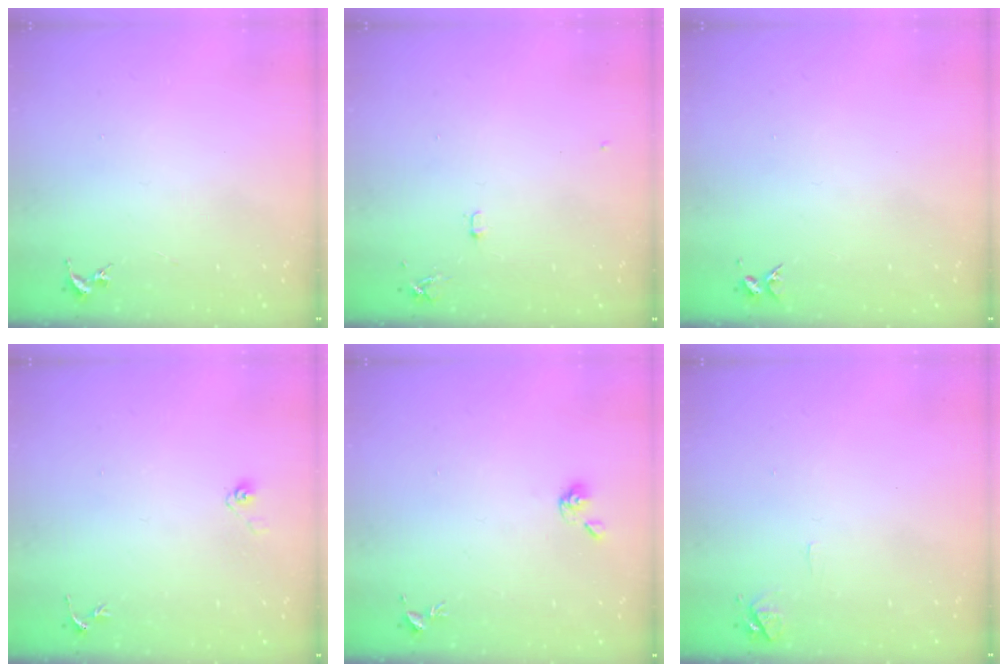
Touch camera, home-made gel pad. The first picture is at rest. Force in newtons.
{"total": 5.2, "press": 5.1, "slide": 0.6}
{"total": 3.7, "press": 3.6, "slide": 0.4}
{"total": 3.6, "press": 3.0, "slide": 2.1}
{"total": 5.2, "press": 5.1, "slide": 0.7}
{"total": 6.3, "press": 6.3, "slide": 0.7}